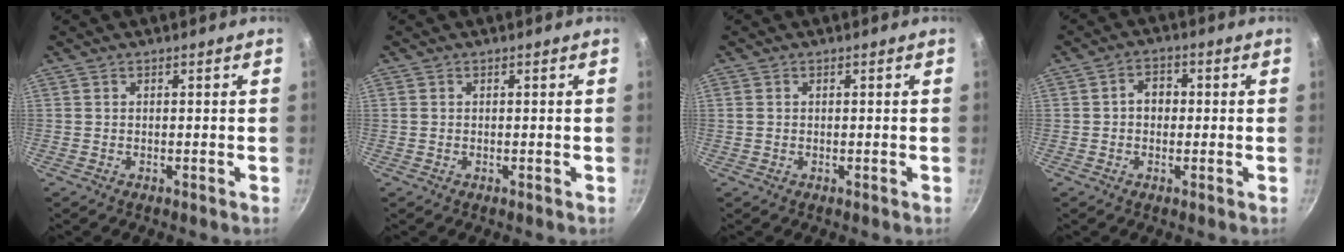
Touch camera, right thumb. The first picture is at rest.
{"total": 0.5, "force": [0.1, 0.5, 0.3], "torque": [-0.004, 0.003, 0.002]}
{"total": 1.2, "force": [0.2, 1.0, 0.6], "torque": [-0.011, 0.004, 0.003]}
{"total": 4.2, "force": [0.1, 3.3, 2.6], "torque": [-0.016, 0.011, -0.003]}